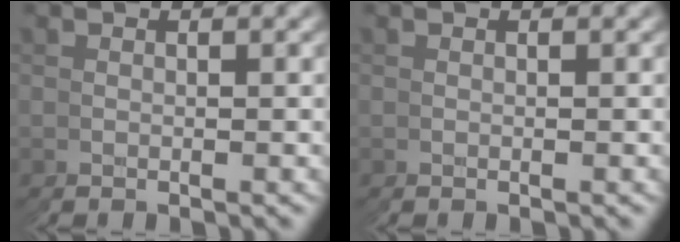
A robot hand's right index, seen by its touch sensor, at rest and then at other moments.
{"total": 0.0}